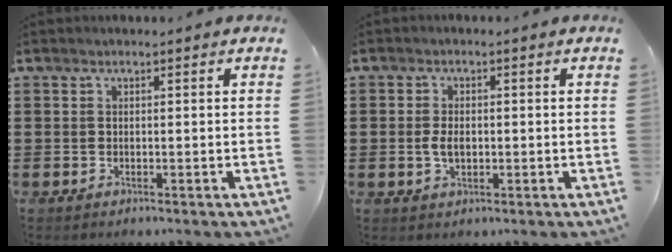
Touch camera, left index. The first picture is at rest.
{"total": 3.2, "force": [-0.2, 1.8, 2.7], "torque": [-0.060, 0.002, -0.006]}